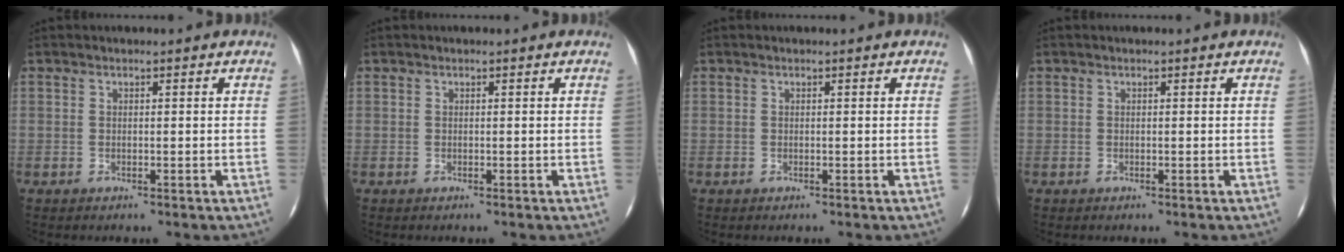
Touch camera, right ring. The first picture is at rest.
{"total": 0.0}
{"total": 0.0}
{"total": 0.0}